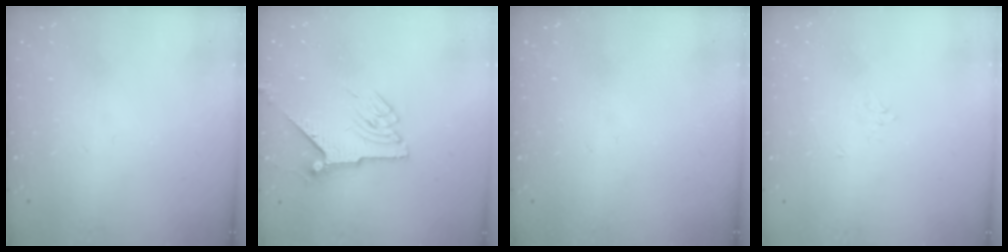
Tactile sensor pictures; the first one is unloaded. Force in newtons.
{"total": 7.0, "press": 7.0, "slide": 0.3}
{"total": 0.0}
{"total": 4.1, "press": 4.0, "slide": 0.5}